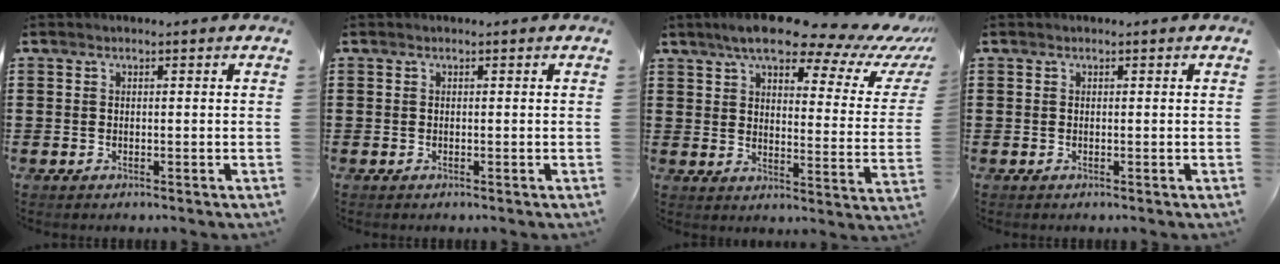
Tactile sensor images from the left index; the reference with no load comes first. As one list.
[{"total": 0.0}, {"total": 11.4, "force": [9.1, 2.1, 6.5], "torque": [-0.120, -0.051, 0.149]}, {"total": 0.0}]